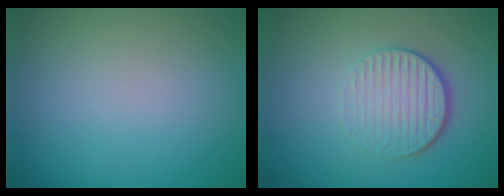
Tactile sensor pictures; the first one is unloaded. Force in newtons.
{"total": 4.3, "press": 2.9, "slide": 3.2}